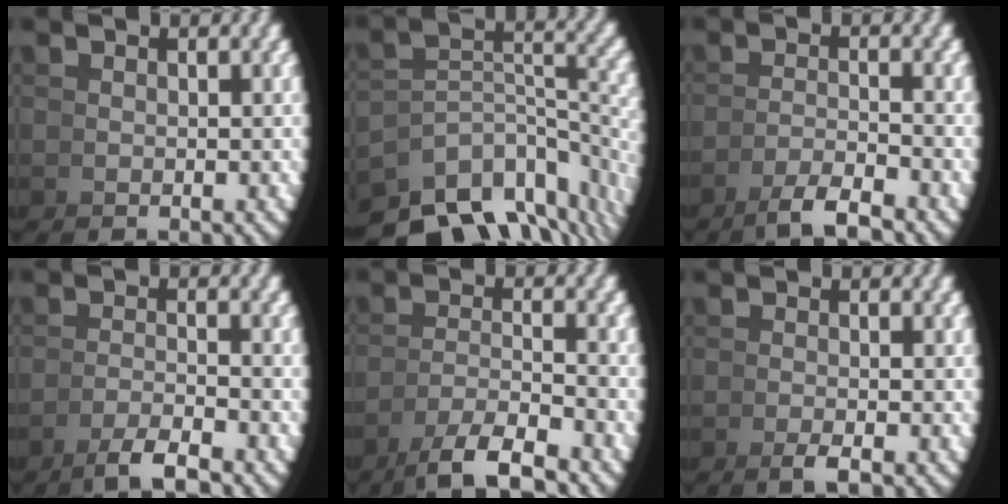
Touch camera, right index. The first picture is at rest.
{"total": 11.0, "force": [-6.0, 6.5, 6.6], "torque": [-0.113, -0.049, -0.069]}
{"total": 3.1, "force": [-2.4, -0.6, 1.8], "torque": [-0.016, 0.002, -0.042]}
{"total": 2.9, "force": [-2.3, -0.8, 1.6], "torque": [-0.013, 0.005, -0.041]}
{"total": 5.1, "force": [-3.3, 1.1, 3.6], "torque": [-0.059, -0.013, -0.044]}
{"total": 1.4, "force": [-1.0, -0.7, 0.7], "torque": [-0.008, 0.005, -0.019]}